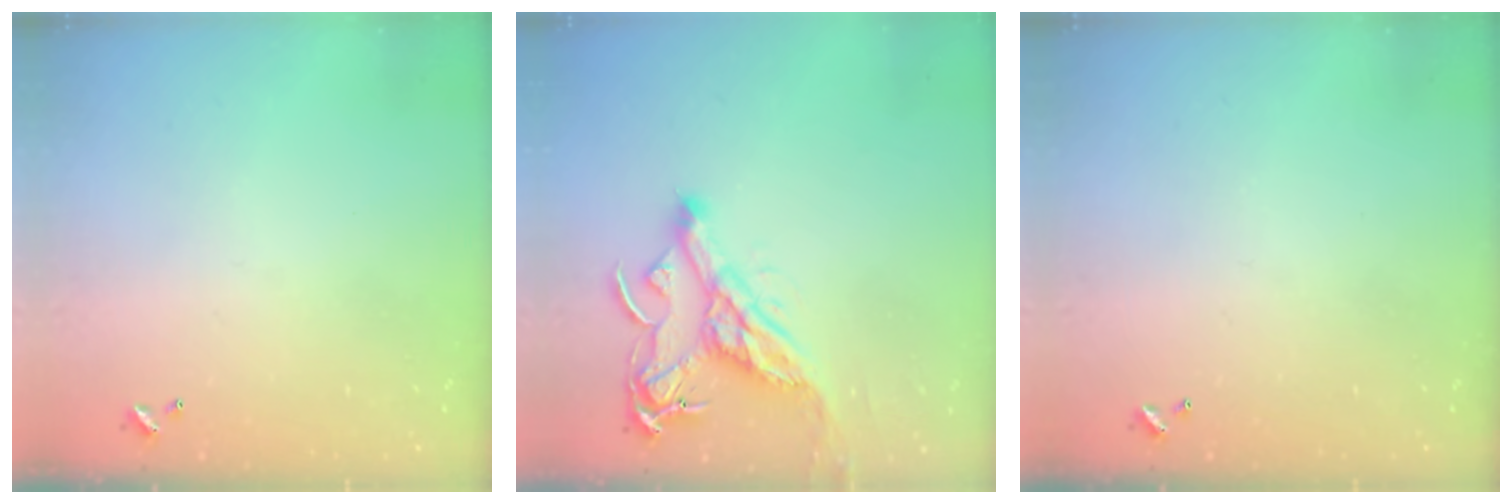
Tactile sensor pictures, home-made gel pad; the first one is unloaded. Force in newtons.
{"total": 10.2, "press": 10.1, "slide": 1.5}
{"total": 0.0}